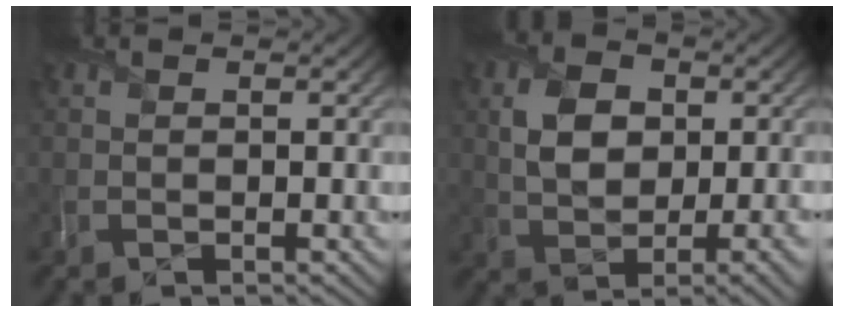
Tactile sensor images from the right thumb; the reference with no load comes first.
{"total": 7.7, "force": [0.8, 5.0, 5.8], "torque": [-0.104, 0.002, 0.010]}